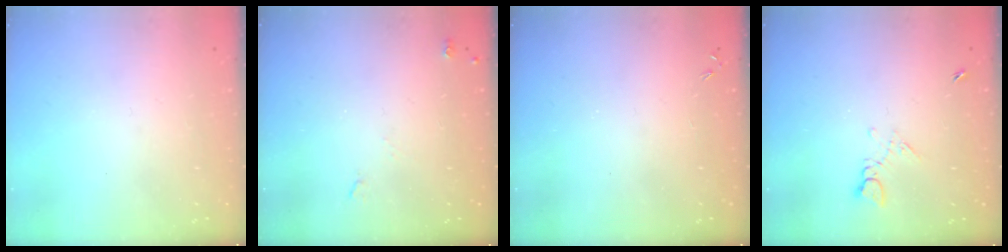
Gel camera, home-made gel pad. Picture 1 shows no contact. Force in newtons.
{"total": 4.3, "press": 4.2, "slide": 0.6}
{"total": 0.0}
{"total": 4.5, "press": 4.5, "slide": 0.7}